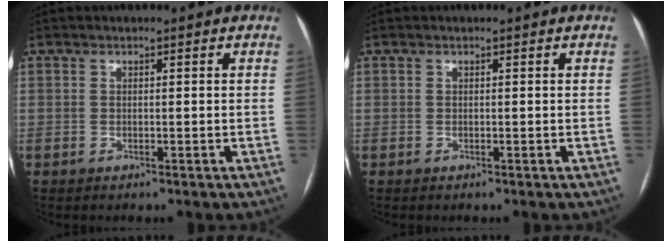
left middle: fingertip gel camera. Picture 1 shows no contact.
{"total": 0.0}